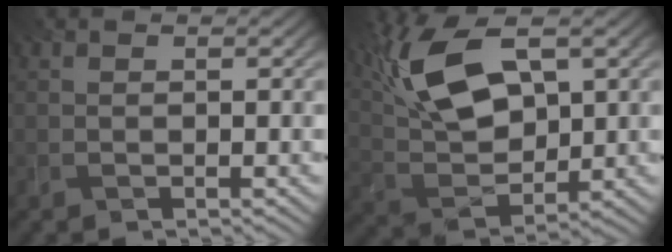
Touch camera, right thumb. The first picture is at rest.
{"total": 12.5, "force": [5.3, 5.8, 9.7], "torque": [-0.221, 0.015, 0.104]}